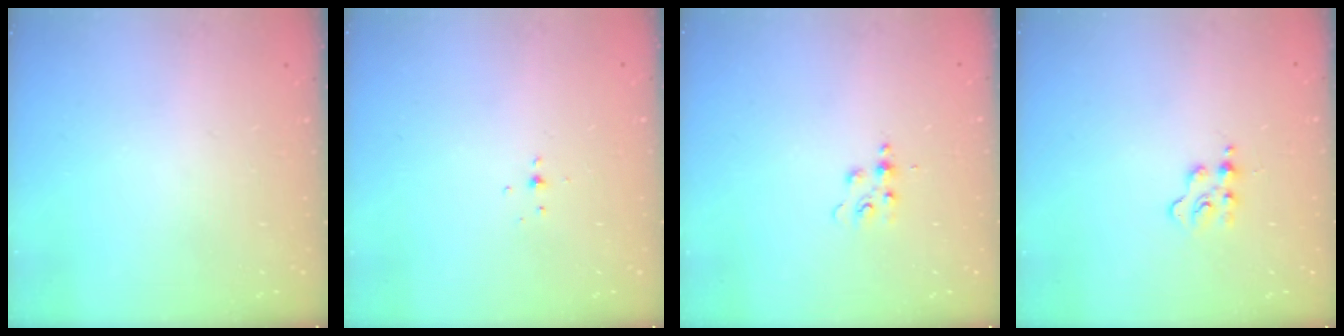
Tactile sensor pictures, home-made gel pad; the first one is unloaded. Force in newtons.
{"total": 3.2, "press": 3.1, "slide": 0.8}
{"total": 4.1, "press": 4.1, "slide": 0.5}
{"total": 3.7, "press": 3.6, "slide": 0.4}